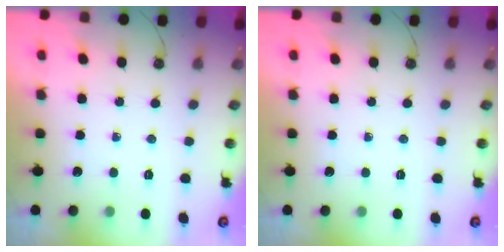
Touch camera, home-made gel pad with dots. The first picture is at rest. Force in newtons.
{"total": 0.0}